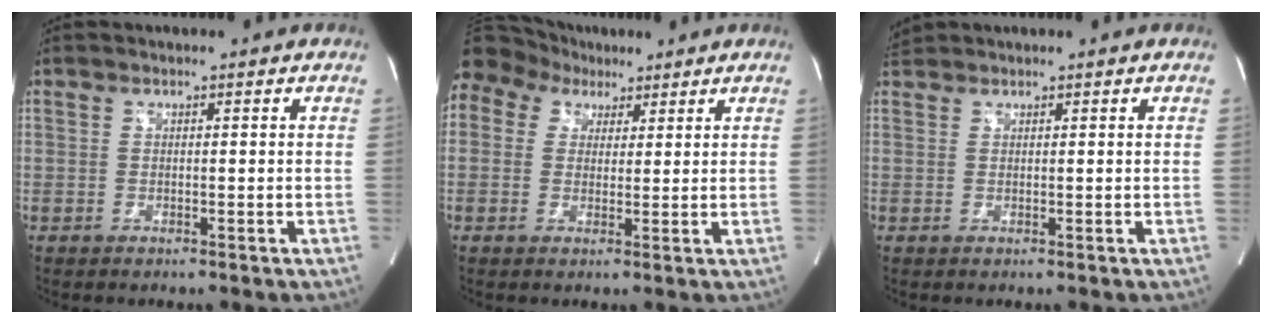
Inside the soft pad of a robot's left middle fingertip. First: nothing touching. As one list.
[{"total": 15.6, "force": [8.9, 11.7, 5.2], "torque": [-0.175, 0.083, 0.172]}, {"total": 1.3, "force": [1.3, 0.2, -0.2], "torque": [-0.007, 0.013, 0.030]}]